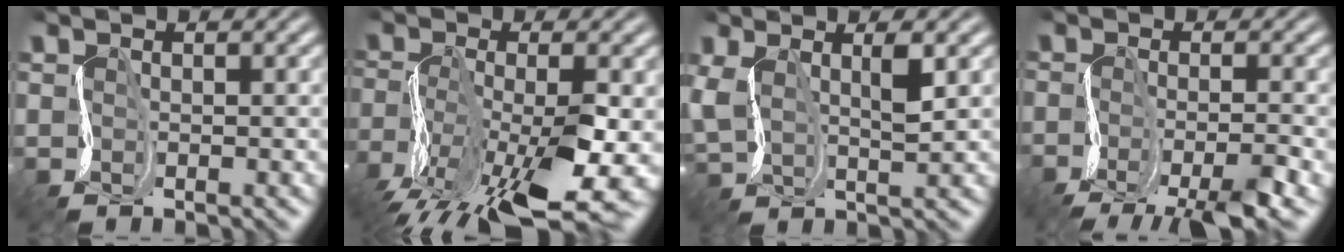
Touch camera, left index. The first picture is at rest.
{"total": 12.4, "force": [-6.2, 4.0, 10.0], "torque": [-0.210, -0.018, -0.109]}
{"total": 3.6, "force": [1.2, 1.3, 3.1], "torque": [-0.081, 0.005, 0.020]}
{"total": 5.9, "force": [-4.1, 0.8, 4.2], "torque": [-0.061, -0.003, -0.082]}